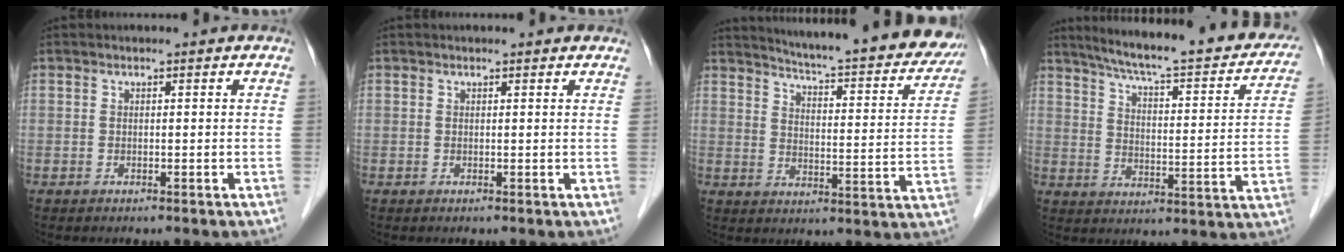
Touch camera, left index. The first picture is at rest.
{"total": 1.5, "force": [1.4, 0.3, 0.4], "torque": [-0.011, 0.000, 0.007]}
{"total": 24.7, "force": [22.5, 2.8, 9.9], "torque": [-0.139, -0.073, 0.270]}
{"total": 25.2, "force": [21.0, 3.9, 13.5], "torque": [-0.190, -0.026, 0.262]}